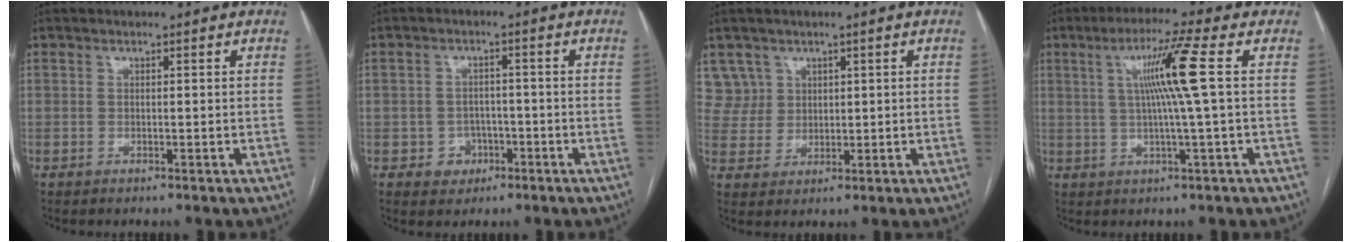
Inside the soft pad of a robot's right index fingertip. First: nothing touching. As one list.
[{"total": 3.8, "force": [-1.5, 3.4, 0.7], "torque": [0.000, 0.012, -0.016]}, {"total": 5.0, "force": [2.8, 4.1, -0.6], "torque": [0.019, 0.010, 0.060]}, {"total": 8.6, "force": [1.5, -1.8, 8.3], "torque": [-0.146, 0.006, 0.032]}]